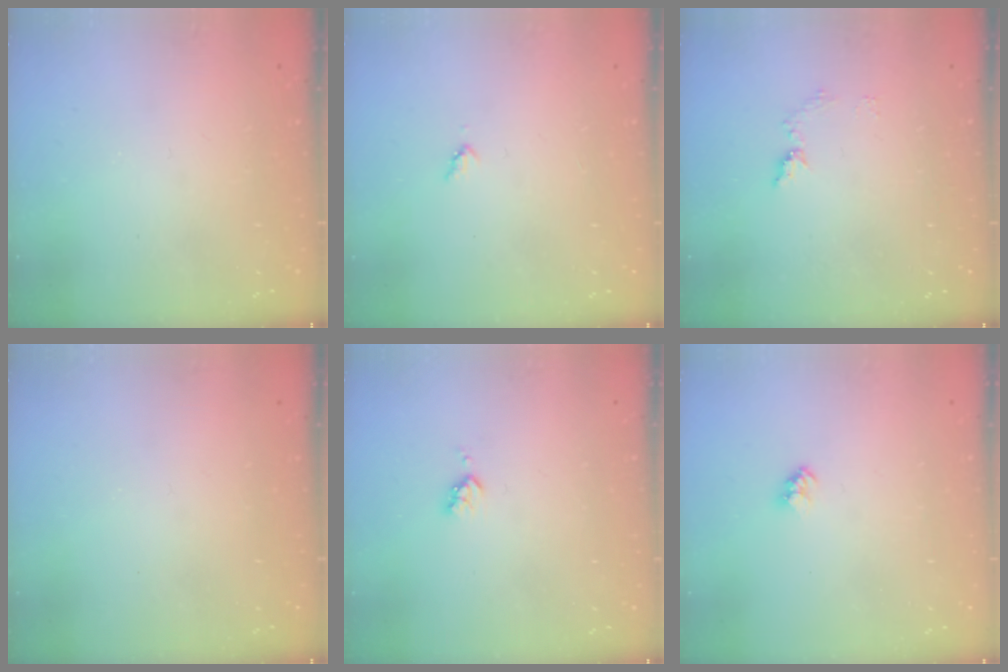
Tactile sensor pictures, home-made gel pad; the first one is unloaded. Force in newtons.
{"total": 3.0, "press": 3.0, "slide": 0.3}
{"total": 6.4, "press": 6.4, "slide": 0.7}
{"total": 0.0}
{"total": 3.2, "press": 3.2, "slide": 0.4}
{"total": 2.4, "press": 2.4, "slide": 0.2}